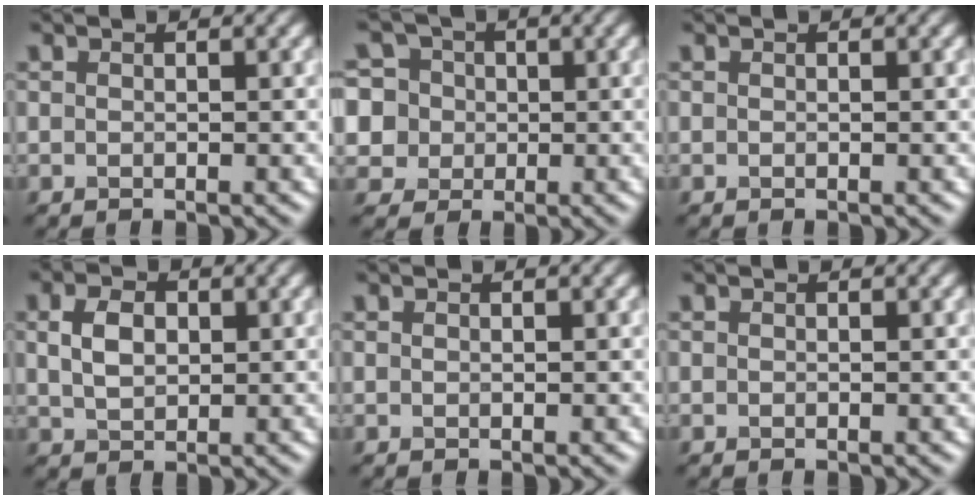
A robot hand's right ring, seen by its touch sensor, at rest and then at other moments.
{"total": 8.5, "force": [1.9, 7.7, 3.0], "torque": [-0.071, 0.042, 0.010]}
{"total": 0.0}
{"total": 3.2, "force": [0.7, 2.2, 2.3], "torque": [-0.049, 0.004, 0.014]}
{"total": 0.0}
{"total": 0.0}